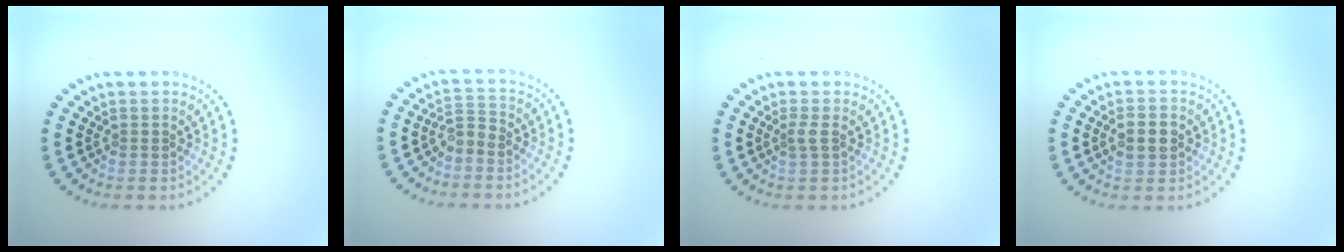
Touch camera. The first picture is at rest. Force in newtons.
{"total": 1.4, "press": 1.2, "slide": 0.9}
{"total": 0.9, "press": 0.7, "slide": 0.5}
{"total": 2.6, "press": 2.6, "slide": 0.1}